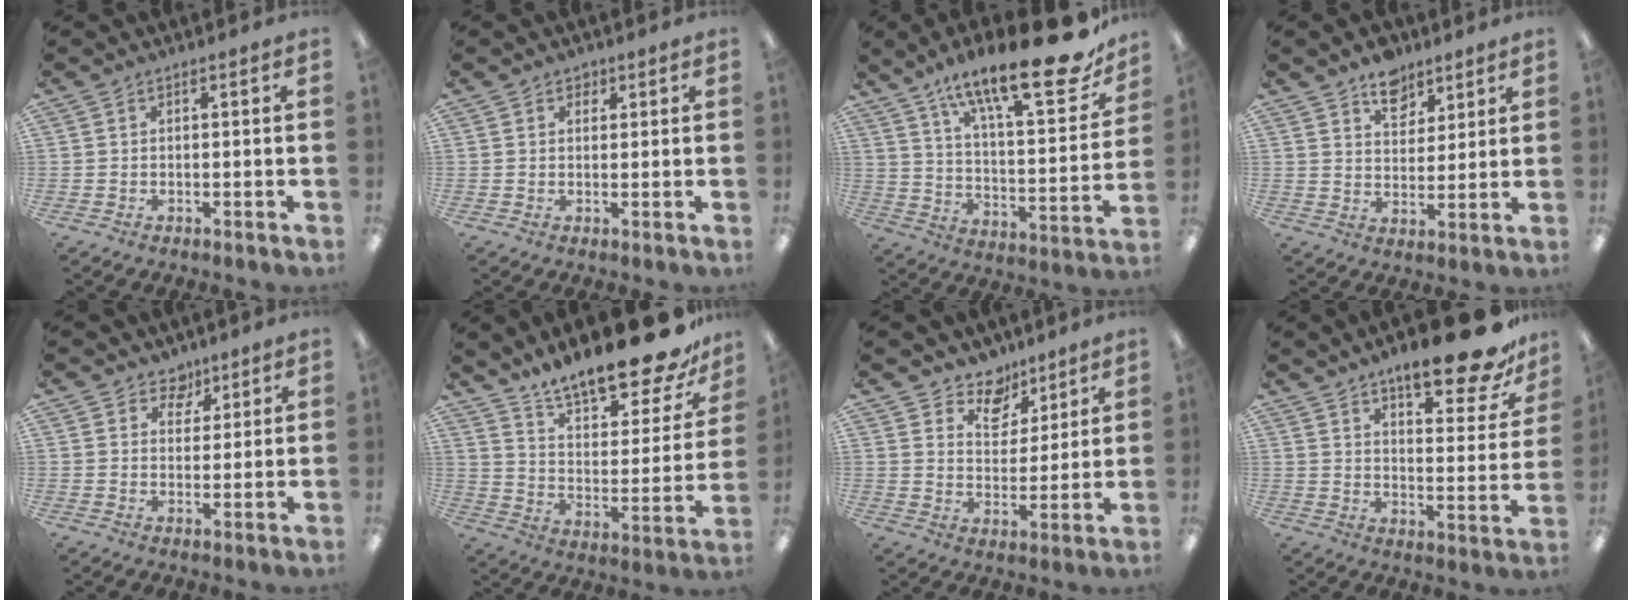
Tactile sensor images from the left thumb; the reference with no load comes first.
{"total": 1.6, "force": [1.1, 1.1, 0.4], "torque": [0.008, -0.004, 0.016]}
{"total": 24.2, "force": [17.0, 6.8, 15.9], "torque": [-0.236, -0.111, 0.273]}
{"total": 8.2, "force": [6.0, 4.9, 2.6], "torque": [-0.024, -0.033, 0.106]}
{"total": 5.4, "force": [3.8, 3.6, 1.1], "torque": [-0.005, -0.021, 0.066]}
{"total": 18.8, "force": [16.4, 4.1, 8.0], "torque": [-0.138, -0.117, 0.282]}
{"total": 9.0, "force": [7.1, 5.2, 1.9], "torque": [-0.032, -0.048, 0.132]}
{"total": 16.2, "force": [12.6, 4.0, 9.4], "torque": [-0.130, -0.085, 0.204]}